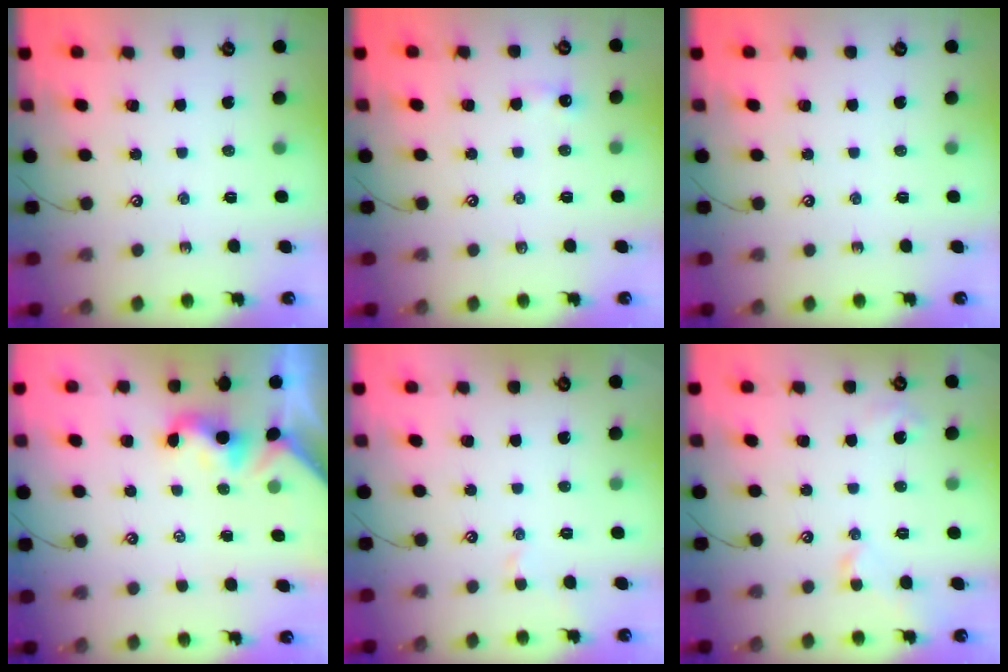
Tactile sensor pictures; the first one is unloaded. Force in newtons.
{"total": 2.6, "press": 2.6, "slide": 0.4}
{"total": 0.0}
{"total": 2.0, "press": 1.9, "slide": 0.4}
{"total": 0.8, "press": 0.7, "slide": 0.5}
{"total": 1.7, "press": 1.6, "slide": 0.6}